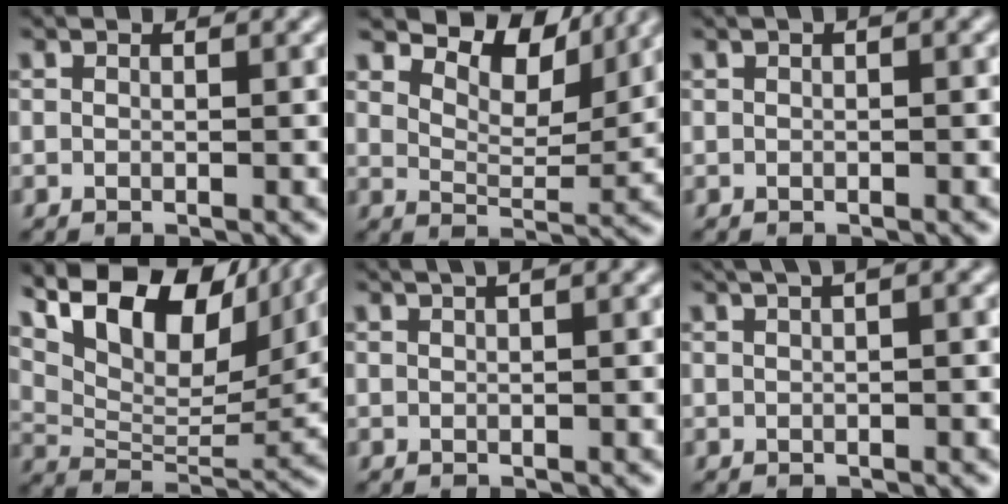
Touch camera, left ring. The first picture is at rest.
{"total": 7.0, "force": [5.9, 2.3, 3.1], "torque": [-0.056, 0.003, 0.079]}
{"total": 1.0, "force": [0.4, 0.2, 0.9], "torque": [-0.017, 0.004, 0.003]}
{"total": 14.2, "force": [8.6, 6.2, 9.4], "torque": [-0.173, 0.031, 0.146]}
{"total": 3.9, "force": [2.1, 1.4, 2.9], "torque": [-0.025, 0.015, 0.020]}
{"total": 6.0, "force": [3.0, 2.5, 4.6], "torque": [-0.048, 0.036, 0.030]}